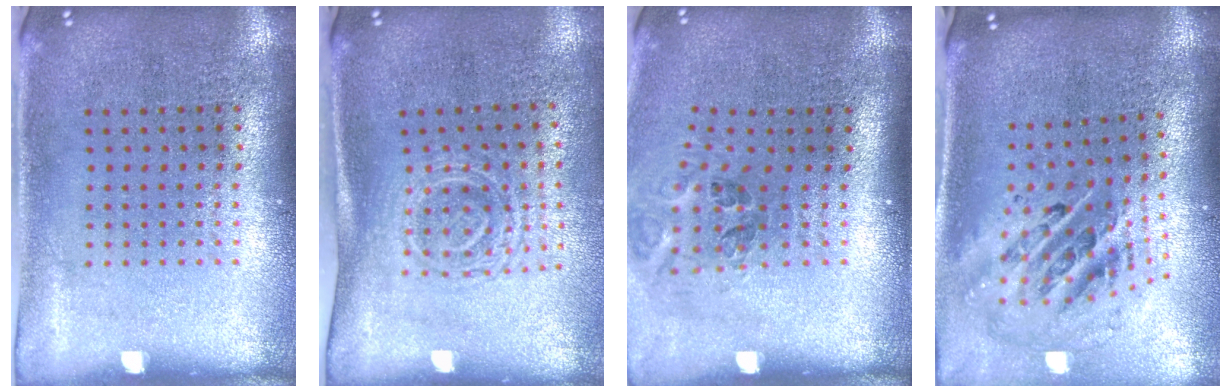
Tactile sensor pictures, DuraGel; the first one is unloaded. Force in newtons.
{"total": 1.7, "press": 1.3, "slide": 1.1}
{"total": 1.2, "press": 0.9, "slide": 0.7}
{"total": 2.2, "press": 1.6, "slide": 1.5}